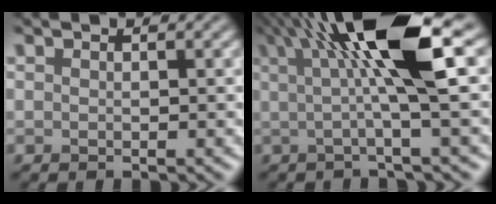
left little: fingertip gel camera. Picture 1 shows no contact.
{"total": 9.0, "force": [2.1, 1.0, 8.7], "torque": [-0.121, -0.001, 0.042]}